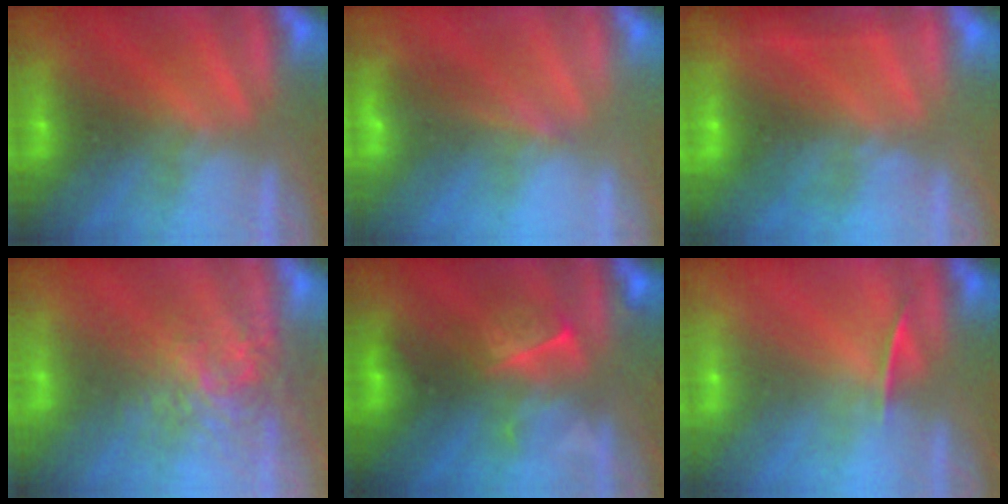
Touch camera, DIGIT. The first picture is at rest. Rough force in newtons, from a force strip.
{"total": 4.2}
{"total": 2.2}
{"total": 3.7}
{"total": 2.5}
{"total": 1.3}